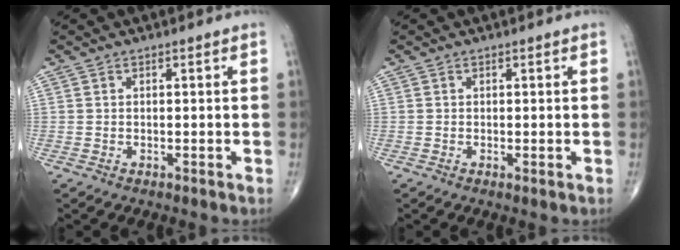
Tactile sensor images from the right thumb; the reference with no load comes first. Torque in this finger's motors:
{"motor_torque": [-0.28, -0.30, -0.03, -0.10, 0.01]}